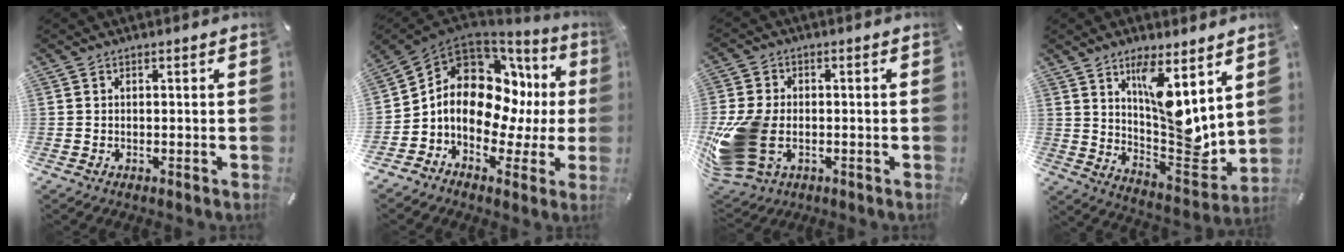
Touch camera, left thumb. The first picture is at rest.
{"total": 15.2, "force": [1.0, 11.3, 10.0], "torque": [-0.172, -0.020, 0.010]}
{"total": 15.4, "force": [-3.4, 11.2, 10.1], "torque": [-0.226, 0.013, -0.058]}
{"total": 13.0, "force": [6.0, 5.4, 10.2], "torque": [-0.149, -0.065, 0.109]}